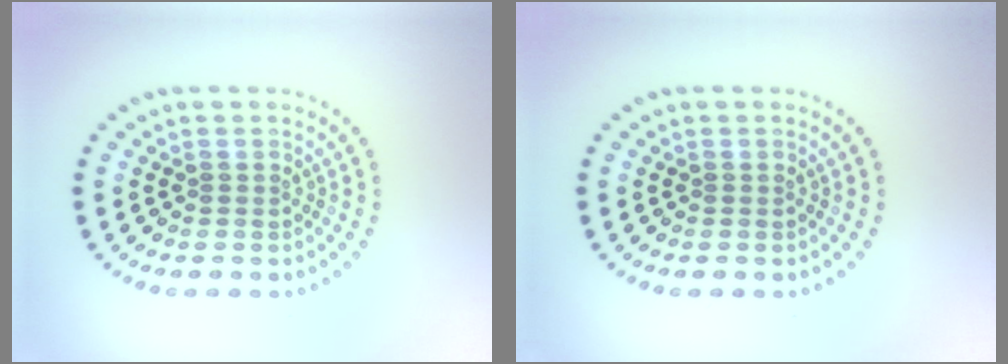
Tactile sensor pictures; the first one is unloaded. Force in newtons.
{"total": 0.0}